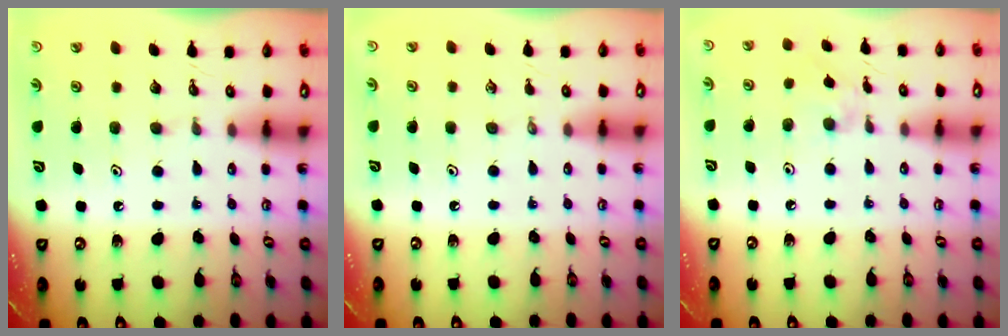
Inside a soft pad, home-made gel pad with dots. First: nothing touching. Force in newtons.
{"total": 0.0}
{"total": 2.8, "press": 2.7, "slide": 0.6}